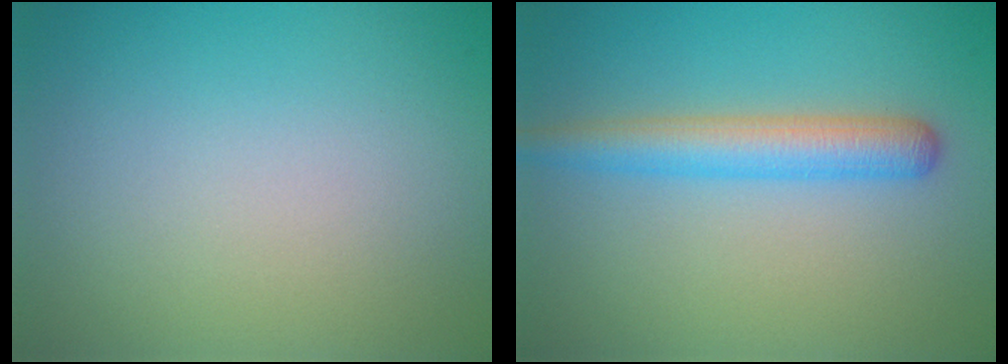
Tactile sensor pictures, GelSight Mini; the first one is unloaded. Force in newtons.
{"total": 3.8, "press": 3.8, "slide": 0.1}